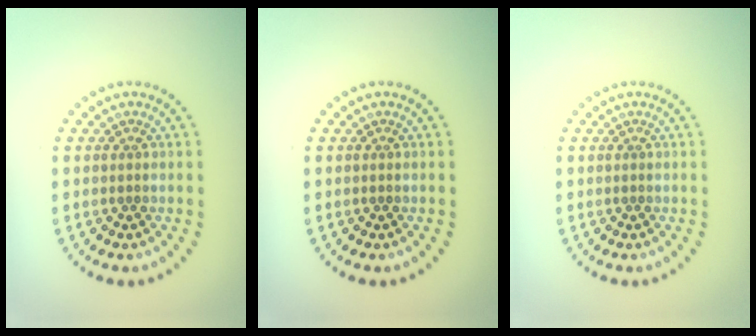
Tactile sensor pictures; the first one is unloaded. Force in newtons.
{"total": 0.0}
{"total": 0.0}